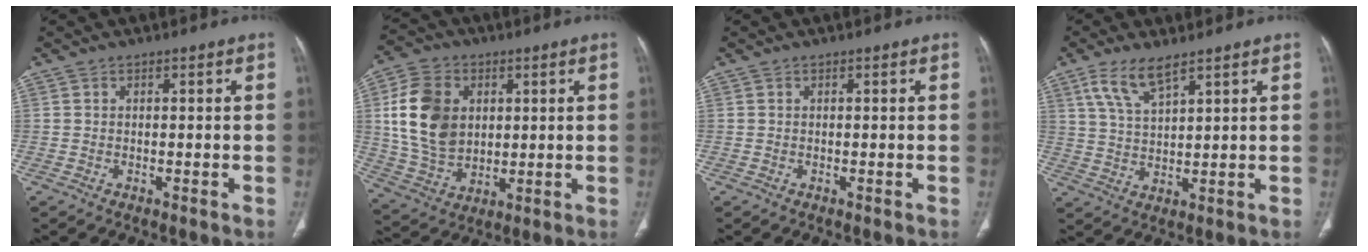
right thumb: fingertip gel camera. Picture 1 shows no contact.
{"total": 14.9, "force": [3.0, 10.9, 9.6], "torque": [-0.161, -0.007, 0.063]}
{"total": 0.0}
{"total": 7.1, "force": [4.6, 2.2, 4.9], "torque": [-0.100, -0.017, 0.099]}